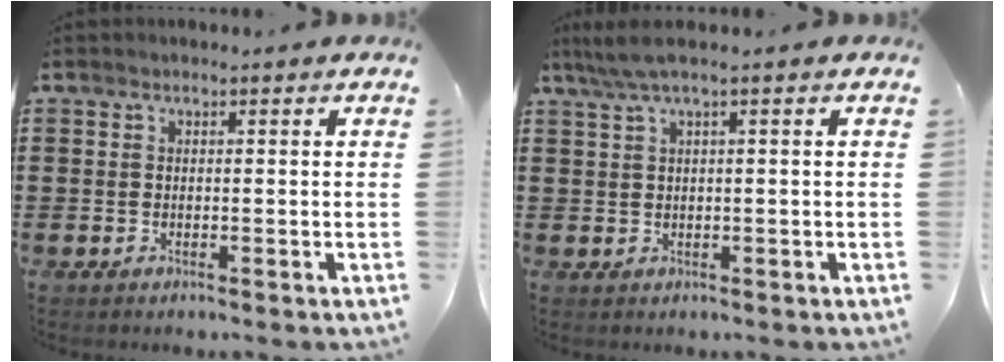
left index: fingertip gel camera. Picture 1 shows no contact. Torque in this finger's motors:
{"motor_torque": [0.29, -0.30, 0.08, 0.09]}